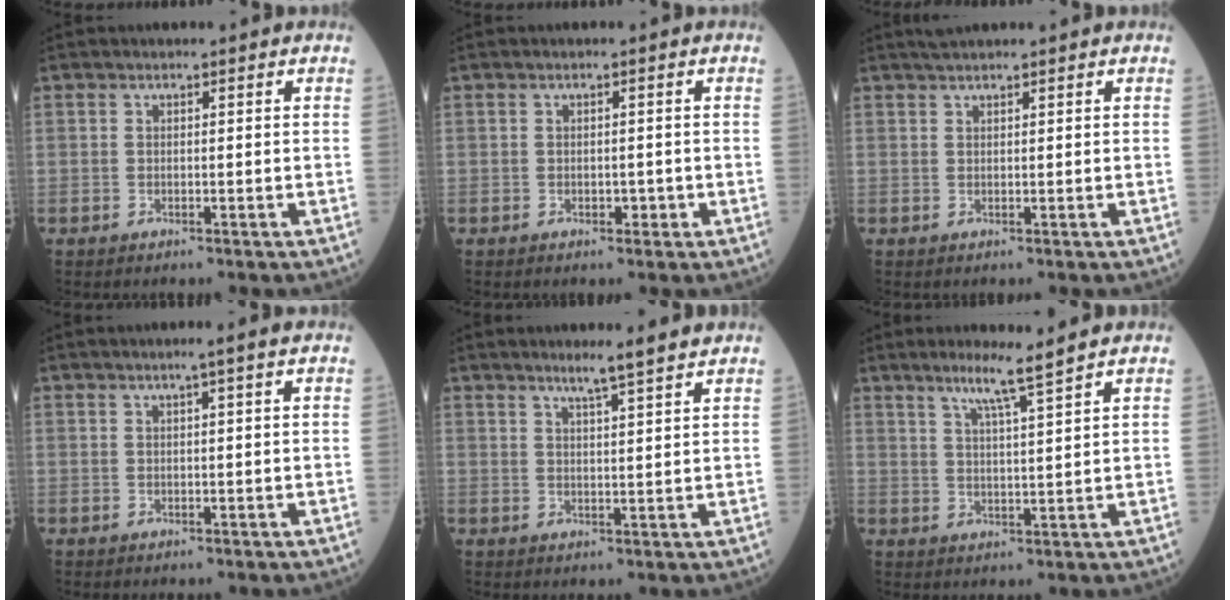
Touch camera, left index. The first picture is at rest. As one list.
[{"total": 1.3, "force": [-0.6, 0.9, 0.6], "torque": [-0.004, 0.004, -0.010]}, {"total": 1.8, "force": [1.6, -0.3, 0.7], "torque": [-0.011, 0.015, 0.034]}, {"total": 1.5, "force": [0.7, -0.6, 1.2], "torque": [-0.024, -0.005, 0.016]}, {"total": 4.7, "force": [3.8, -0.9, 2.7], "torque": [-0.043, -0.002, 0.057]}, {"total": 5.4, "force": [3.9, -1.3, 3.4], "torque": [-0.062, -0.009, 0.072]}]